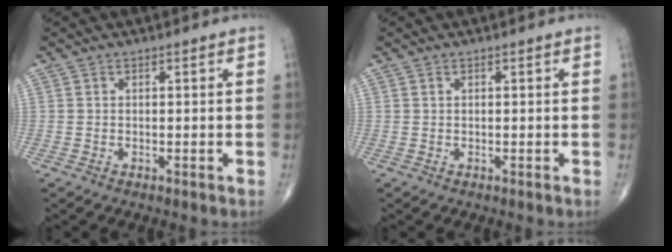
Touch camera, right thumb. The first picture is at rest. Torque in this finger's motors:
{"motor_torque": [-0.05, 0.00, -0.03, 0.00, 0.00]}